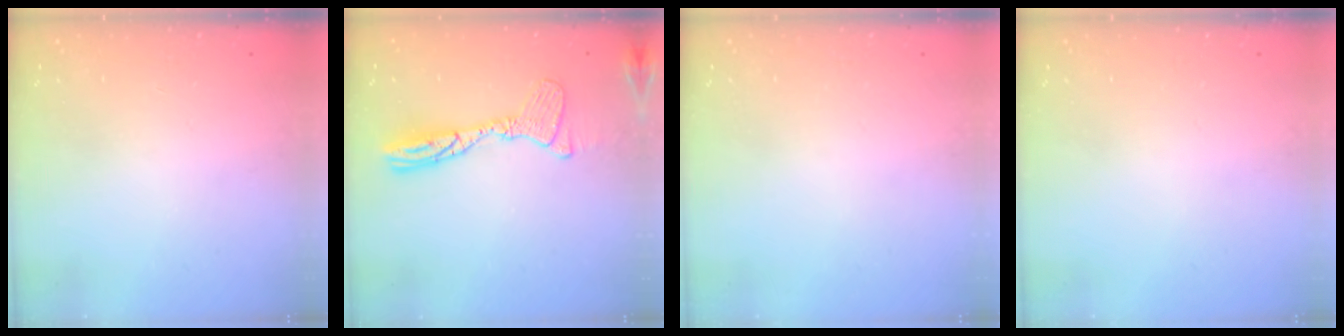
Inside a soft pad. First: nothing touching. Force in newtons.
{"total": 13.5, "press": 13.5, "slide": 1.3}
{"total": 0.0}
{"total": 0.0}